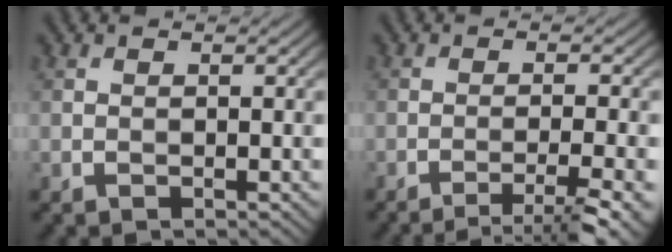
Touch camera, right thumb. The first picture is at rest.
{"total": 5.9, "force": [-3.8, 0.6, 4.5], "torque": [-0.063, 0.011, -0.068]}